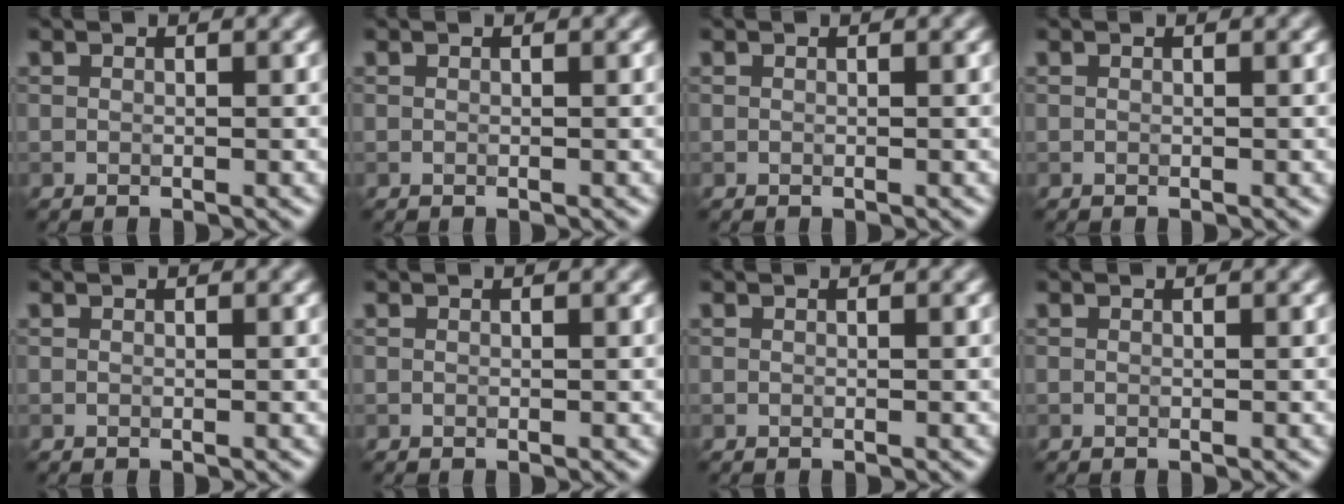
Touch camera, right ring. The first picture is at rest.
{"total": 0.0}
{"total": 0.0}
{"total": 0.0}
{"total": 0.0}
{"total": 0.0}
{"total": 0.0}
{"total": 0.0}